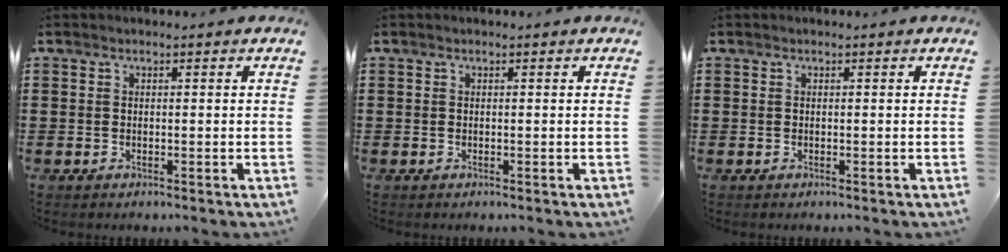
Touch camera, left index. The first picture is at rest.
{"total": 0.0}
{"total": 0.0}